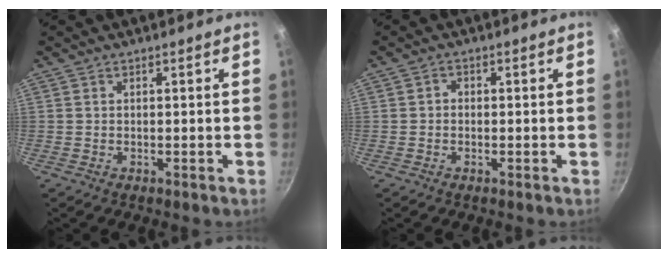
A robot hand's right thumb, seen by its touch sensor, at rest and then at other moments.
{"total": 1.2, "force": [-0.3, 1.0, 0.5], "torque": [-0.008, 0.006, -0.006]}